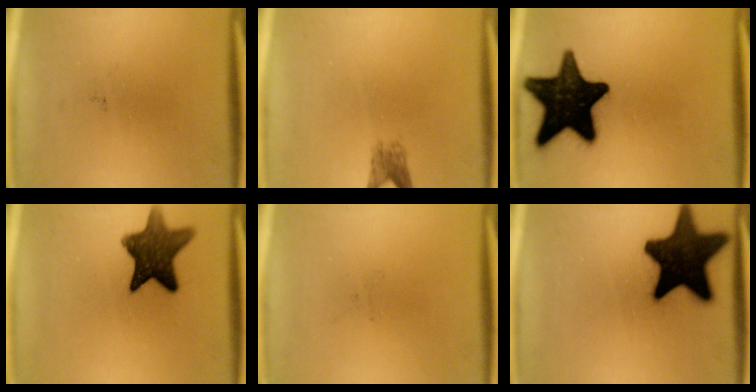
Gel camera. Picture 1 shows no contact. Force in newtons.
{"total": 2.2}
{"total": 18.4}
{"total": 11.5}
{"total": 0.0}
{"total": 19.4}